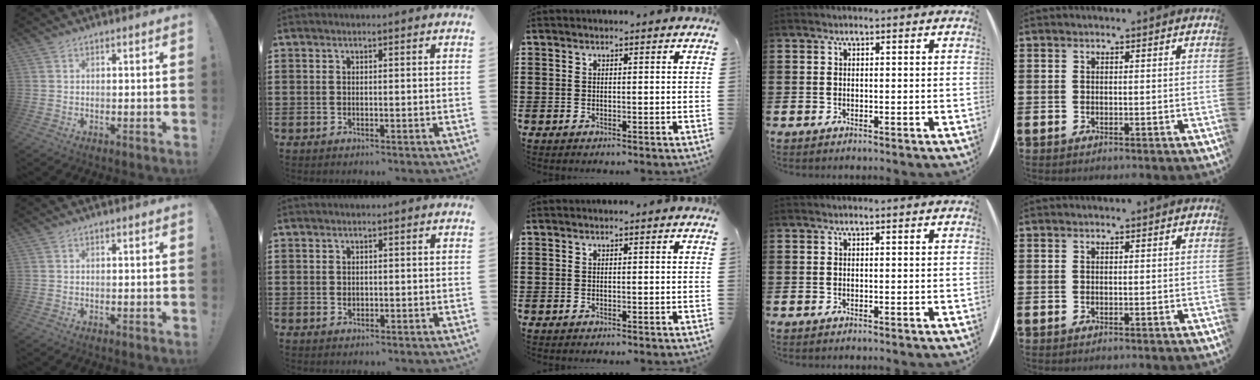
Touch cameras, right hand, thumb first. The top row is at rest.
{"index": {"total": 0.8, "force": [0.1, 0.7, 0.4], "torque": [-0.009, 0.003, 0.002]}}